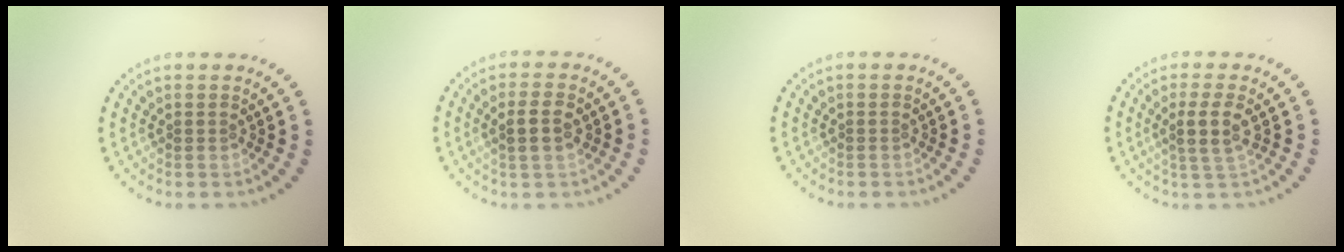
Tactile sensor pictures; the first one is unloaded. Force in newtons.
{"total": 2.6, "press": 2.5, "slide": 0.3}
{"total": 0.0}
{"total": 2.7, "press": 2.3, "slide": 1.5}